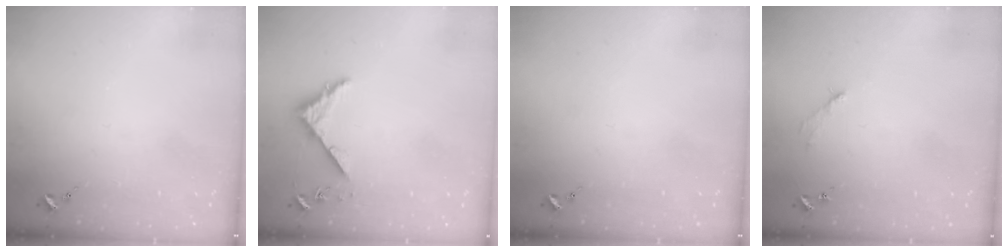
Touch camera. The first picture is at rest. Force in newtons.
{"total": 4.3, "press": 4.3, "slide": 0.4}
{"total": 0.0}
{"total": 2.6, "press": 2.6, "slide": 0.3}